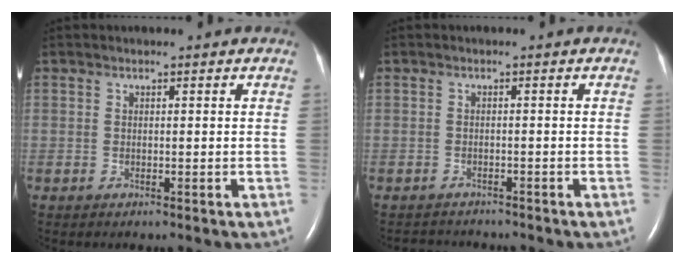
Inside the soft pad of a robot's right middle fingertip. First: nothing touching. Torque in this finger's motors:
{"motor_torque": [0.08, -0.10, -0.07, 0.00]}